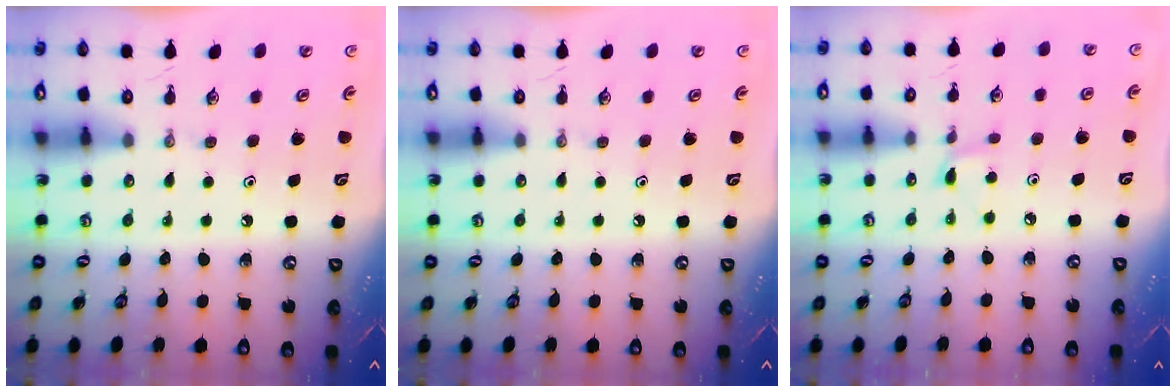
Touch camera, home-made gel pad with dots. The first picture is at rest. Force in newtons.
{"total": 0.0}
{"total": 3.7, "press": 3.7, "slide": 0.5}